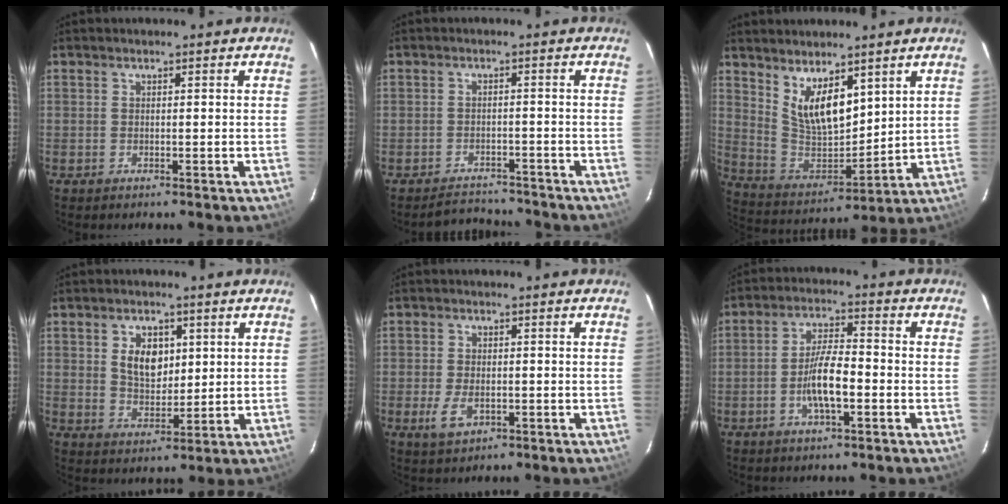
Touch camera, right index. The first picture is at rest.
{"total": 5.6, "force": [-5.1, 2.4, 0.3], "torque": [-0.015, 0.020, -0.074]}
{"total": 11.5, "force": [6.2, 5.3, 8.1], "torque": [-0.147, -0.013, 0.133]}
{"total": 6.9, "force": [2.0, 4.6, 4.8], "torque": [-0.081, 0.006, 0.042]}
{"total": 4.8, "force": [-1.7, 2.8, 3.5], "torque": [-0.080, -0.007, -0.028]}
{"total": 7.8, "force": [-2.6, 2.0, 7.1], "torque": [-0.139, 0.006, -0.044]}